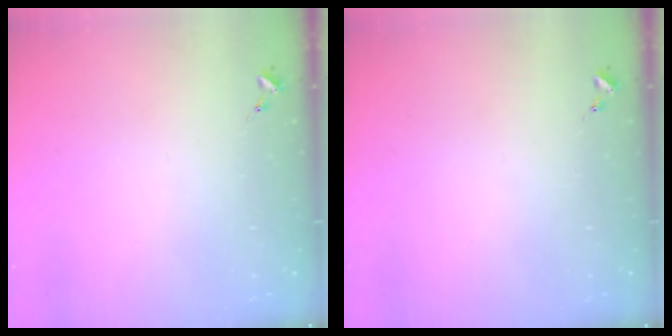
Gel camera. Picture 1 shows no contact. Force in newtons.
{"total": 0.0}